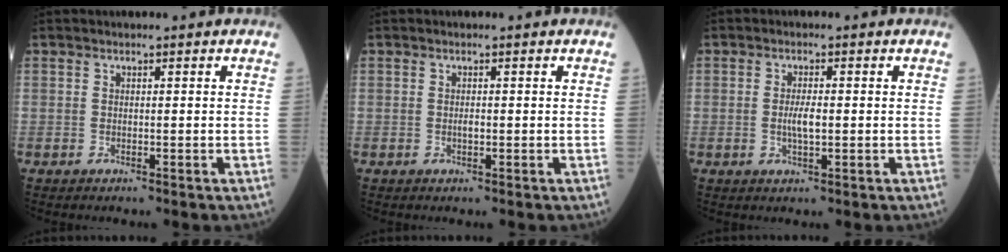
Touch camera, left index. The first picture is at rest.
{"total": 0.9, "force": [-0.1, 0.3, 0.8], "torque": [-0.017, 0.000, -0.001]}
{"total": 2.9, "force": [-0.2, 0.6, 2.8], "torque": [-0.058, -0.001, -0.003]}